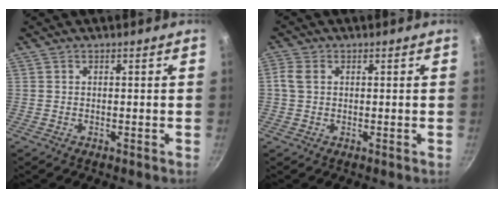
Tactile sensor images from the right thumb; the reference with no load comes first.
{"total": 3.3, "force": [0.5, 2.5, 2.1], "torque": [-0.043, 0.008, 0.007]}